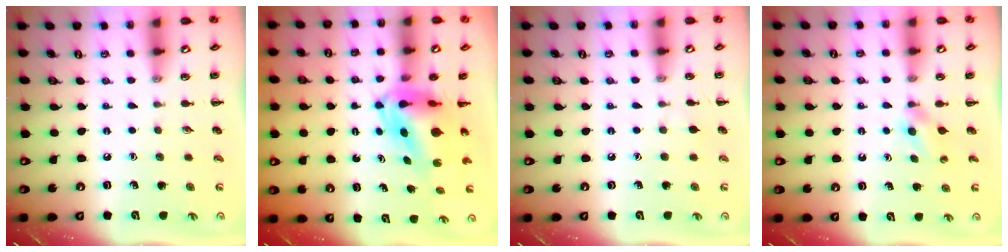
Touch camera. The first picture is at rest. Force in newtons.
{"total": 6.7, "press": 6.3, "slide": 2.2}
{"total": 3.4, "press": 3.3, "slide": 1.0}
{"total": 2.7, "press": 2.5, "slide": 1.0}